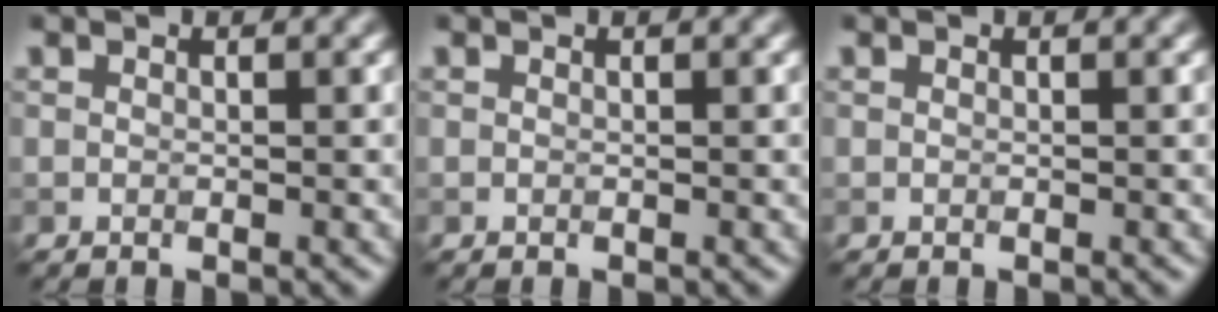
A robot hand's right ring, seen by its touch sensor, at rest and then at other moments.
{"total": 0.0}
{"total": 0.0}